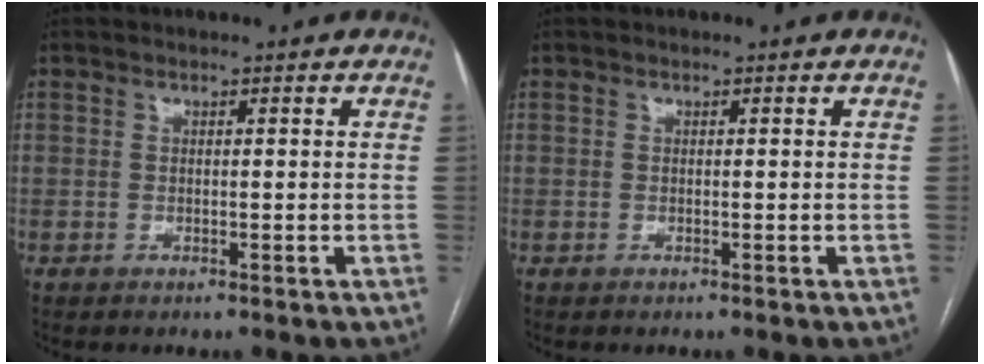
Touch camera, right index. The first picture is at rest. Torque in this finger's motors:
{"motor_torque": [-0.01, 0.01, 0.00, 0.01]}